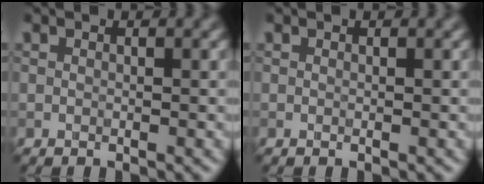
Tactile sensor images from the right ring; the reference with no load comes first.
{"total": 0.0}